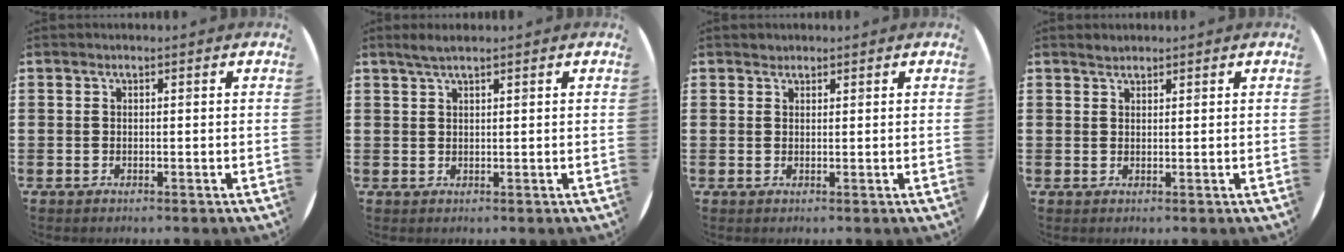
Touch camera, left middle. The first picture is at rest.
{"total": 1.8, "force": [1.4, 0.0, 1.1], "torque": [-0.021, 0.003, 0.025]}
{"total": 0.8, "force": [0.7, 0.2, -0.1], "torque": [0.002, 0.003, 0.014]}
{"total": 1.1, "force": [1.0, 0.3, 0.1], "torque": [-0.002, 0.002, 0.020]}